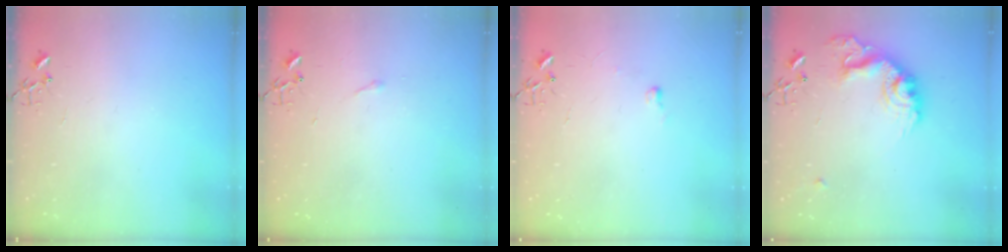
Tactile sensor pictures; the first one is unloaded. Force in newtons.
{"total": 2.9, "press": 2.9, "slide": 0.5}
{"total": 4.0, "press": 4.0, "slide": 0.6}
{"total": 17.2, "press": 17.2, "slide": 1.2}